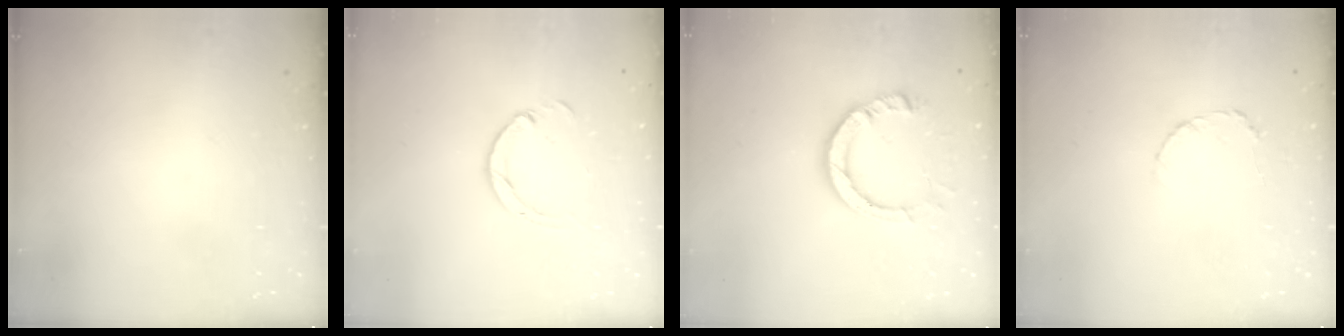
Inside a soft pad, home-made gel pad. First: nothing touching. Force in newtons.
{"total": 4.6, "press": 4.6, "slide": 0.3}
{"total": 9.7, "press": 9.7, "slide": 1.1}
{"total": 3.5, "press": 3.5, "slide": 0.4}